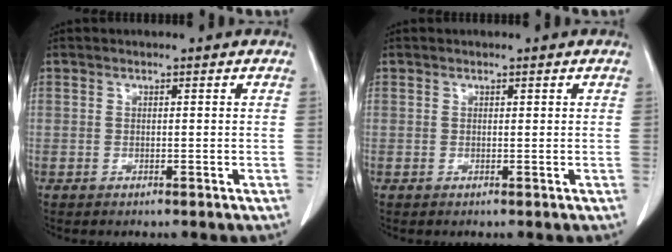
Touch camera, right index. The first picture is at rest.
{"total": 0.0}